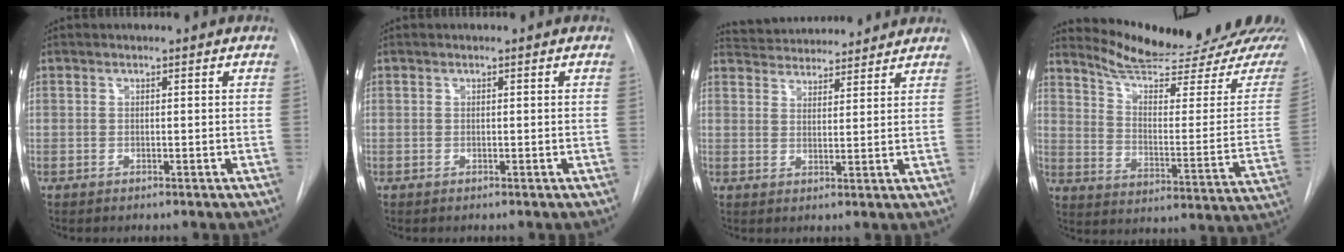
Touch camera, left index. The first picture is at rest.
{"total": 0.0}
{"total": 11.6, "force": [11.1, 2.5, 2.6], "torque": [-0.037, 0.021, 0.160]}
{"total": 23.0, "force": [21.2, 1.5, 8.9], "torque": [-0.127, -0.104, 0.275]}